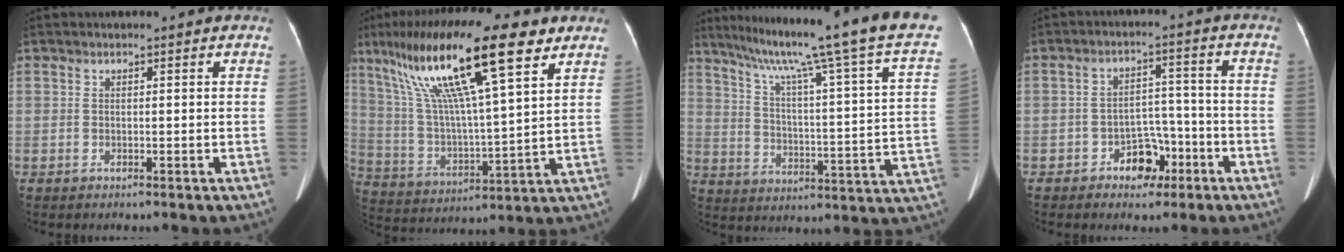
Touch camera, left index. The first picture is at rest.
{"total": 21.6, "force": [12.3, 2.6, 17.6], "torque": [-0.344, 0.037, 0.217]}
{"total": 28.3, "force": [22.0, -0.7, 17.8], "torque": [-0.274, -0.036, 0.293]}
{"total": 5.5, "force": [-3.2, 3.5, 2.7], "torque": [-0.039, 0.022, -0.048]}